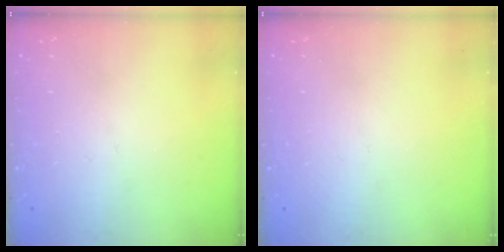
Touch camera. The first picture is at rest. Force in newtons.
{"total": 0.0}